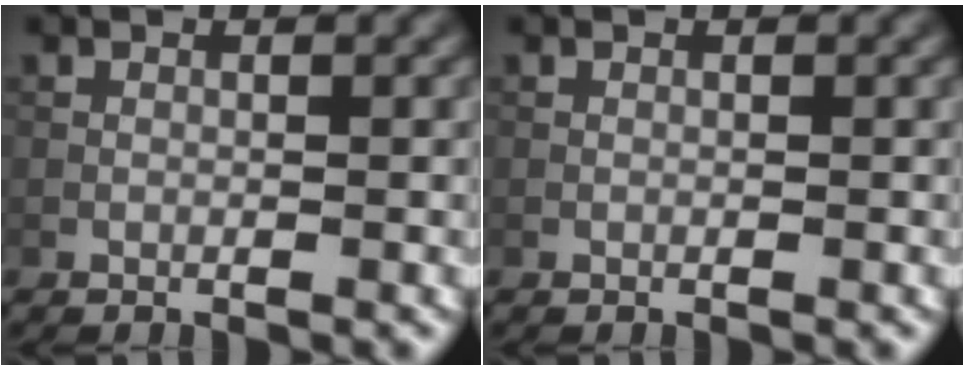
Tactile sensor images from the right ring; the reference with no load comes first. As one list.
[{"total": 0.0}]